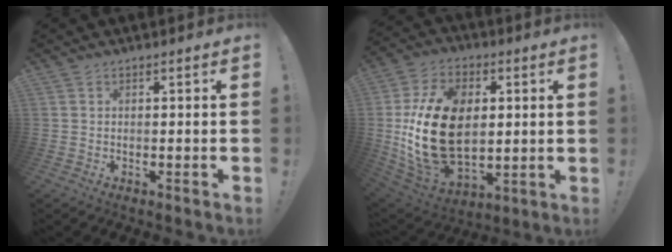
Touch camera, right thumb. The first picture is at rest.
{"total": 25.4, "force": [1.1, 17.1, 18.7], "torque": [-0.372, 0.000, 0.033]}